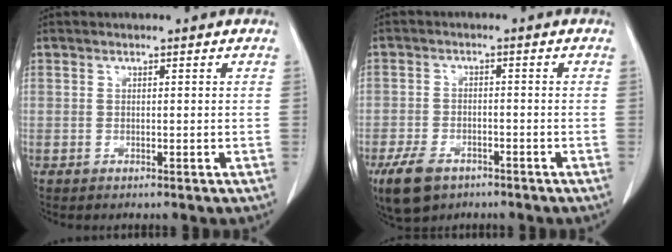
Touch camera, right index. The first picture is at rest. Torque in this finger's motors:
{"motor_torque": [-0.01, -0.30, -0.30, -0.21]}